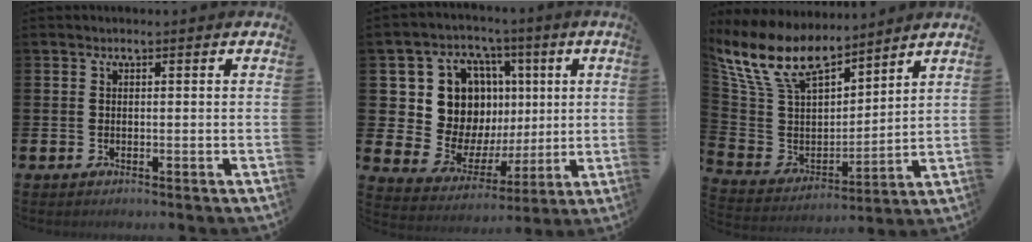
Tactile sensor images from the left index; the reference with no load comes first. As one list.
[{"total": 11.7, "force": [3.2, 10.5, 4.0], "torque": [-0.130, -0.021, 0.067]}, {"total": 12.3, "force": [10.2, 5.0, 4.8], "torque": [-0.153, -0.052, 0.187]}]